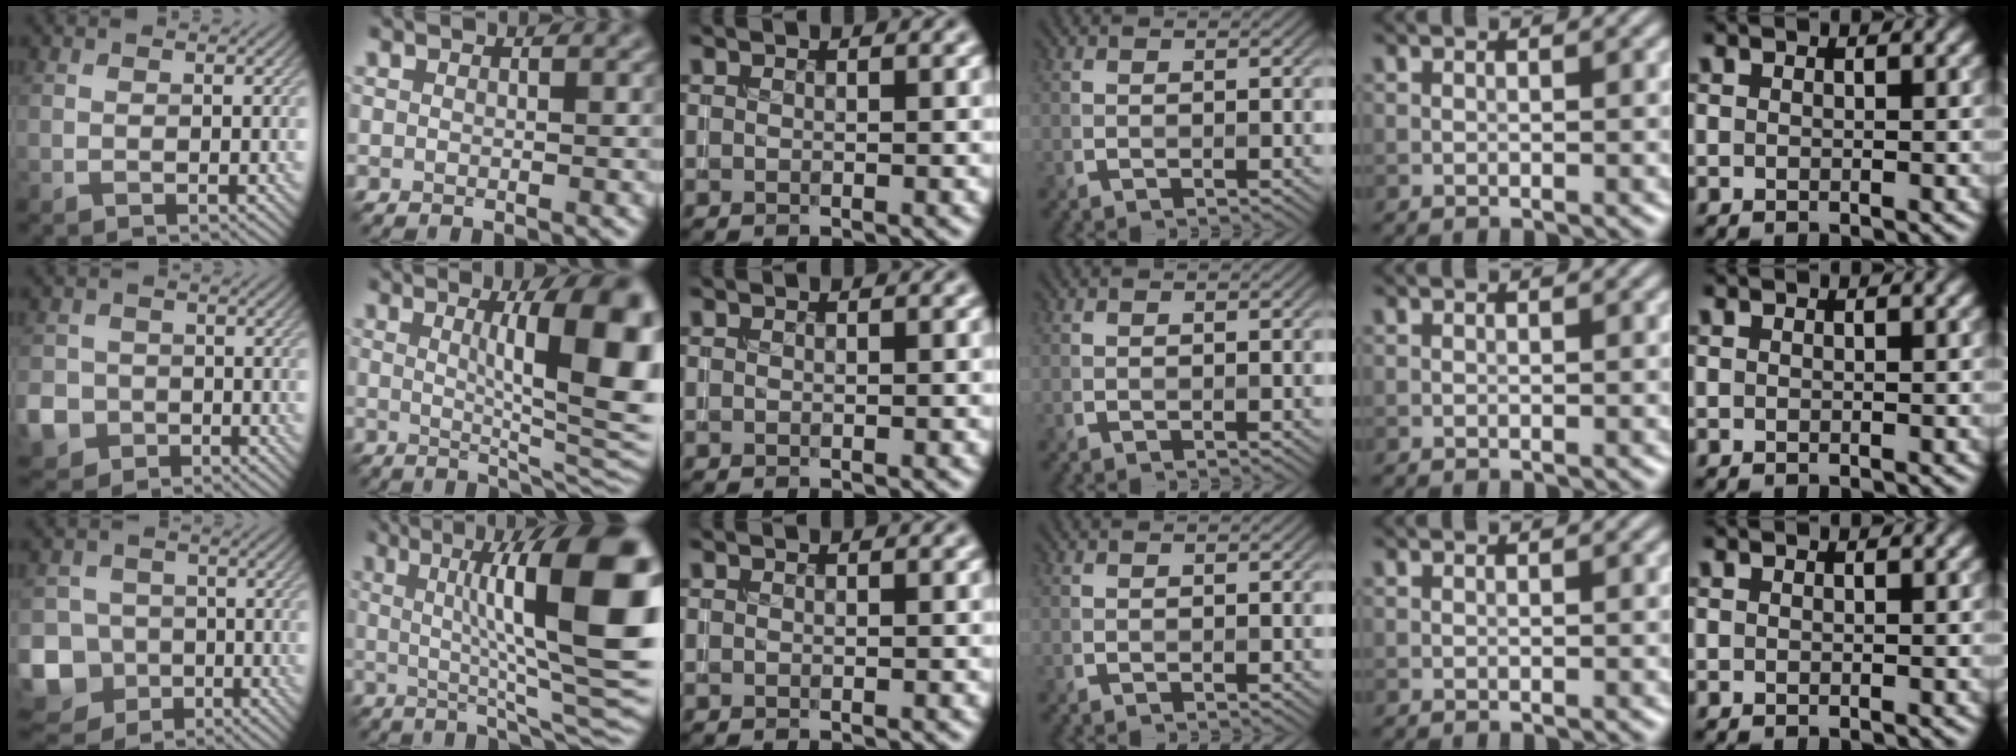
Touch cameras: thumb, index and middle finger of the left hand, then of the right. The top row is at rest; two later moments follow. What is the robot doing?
{"motion": "insert", "object": "coin"}